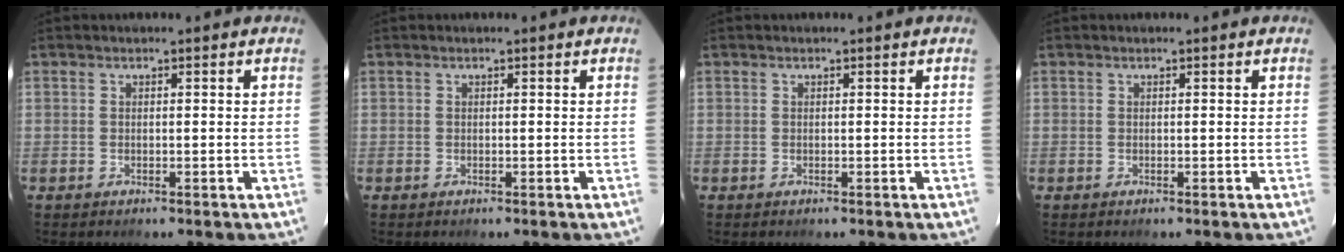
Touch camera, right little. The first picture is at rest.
{"total": 0.0}
{"total": 0.0}
{"total": 0.0}